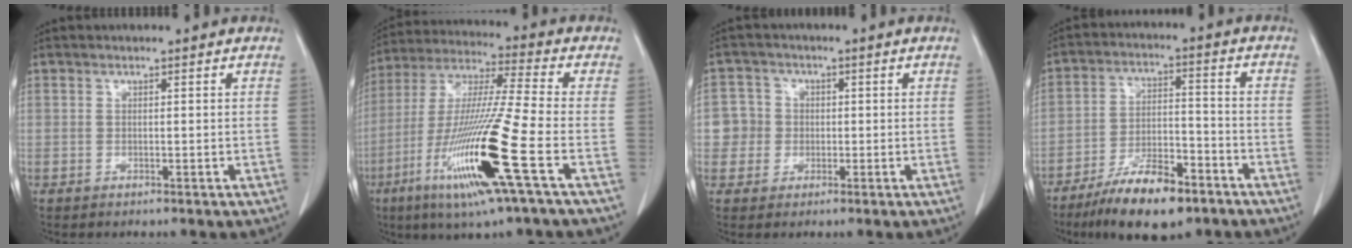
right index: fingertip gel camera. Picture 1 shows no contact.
{"total": 18.9, "force": [-7.1, -0.5, 17.6], "torque": [-0.373, -0.034, -0.141]}
{"total": 4.4, "force": [-0.2, 4.4, 0.2], "torque": [0.007, 0.016, -0.003]}
{"total": 12.3, "force": [-8.4, 3.6, 8.1], "torque": [-0.143, -0.005, -0.146]}